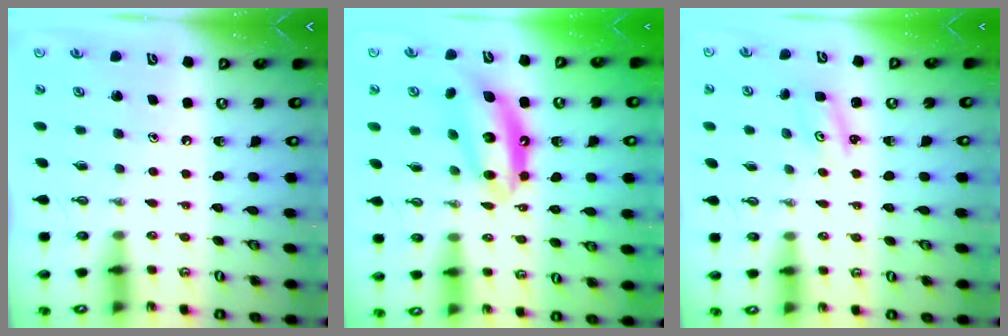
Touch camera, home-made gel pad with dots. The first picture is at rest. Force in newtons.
{"total": 12.0, "press": 12.0, "slide": 0.9}
{"total": 2.2, "press": 2.2, "slide": 0.3}